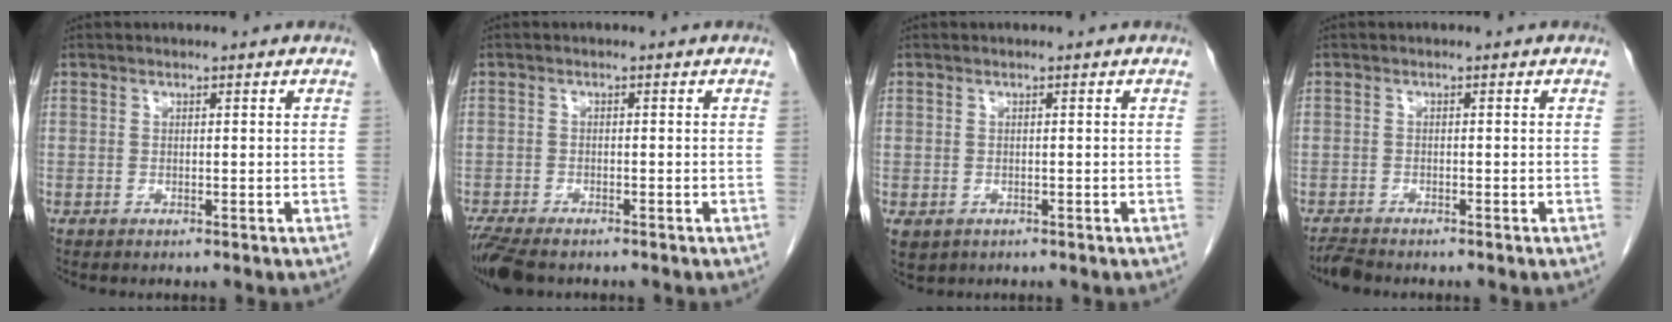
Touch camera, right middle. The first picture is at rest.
{"total": 6.9, "force": [-5.5, 2.2, 3.5], "torque": [-0.066, -0.016, -0.094]}
{"total": 2.7, "force": [-1.2, 2.1, 1.2], "torque": [-0.021, -0.004, -0.009]}
{"total": 2.1, "force": [-2.0, 0.2, 0.5], "torque": [-0.015, -0.010, -0.036]}